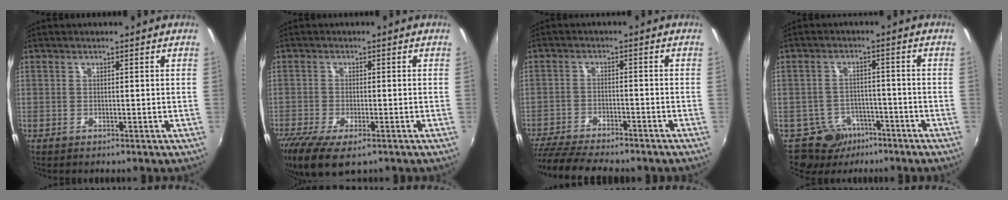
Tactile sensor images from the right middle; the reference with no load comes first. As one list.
[{"total": 9.8, "force": [-6.3, 3.4, 6.7], "torque": [-0.153, -0.044, -0.110]}, {"total": 13.5, "force": [-11.8, 2.7, 6.0], "torque": [-0.137, -0.031, -0.191]}, {"total": 6.3, "force": [-4.5, 4.3, 0.4], "torque": [-0.013, 0.020, -0.070]}]